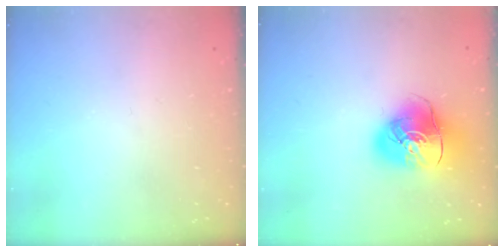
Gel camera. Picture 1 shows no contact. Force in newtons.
{"total": 12.3, "press": 12.2, "slide": 1.9}